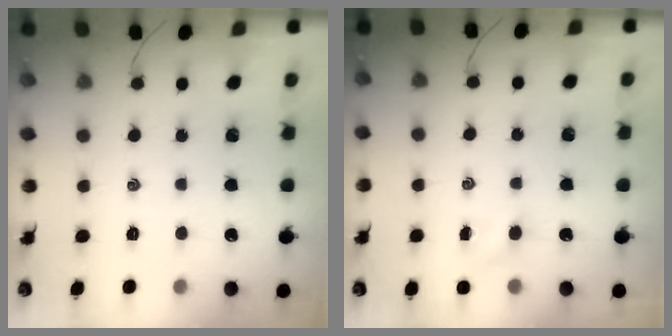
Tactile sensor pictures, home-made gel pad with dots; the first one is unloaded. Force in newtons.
{"total": 3.2, "press": 3.0, "slide": 1.1}